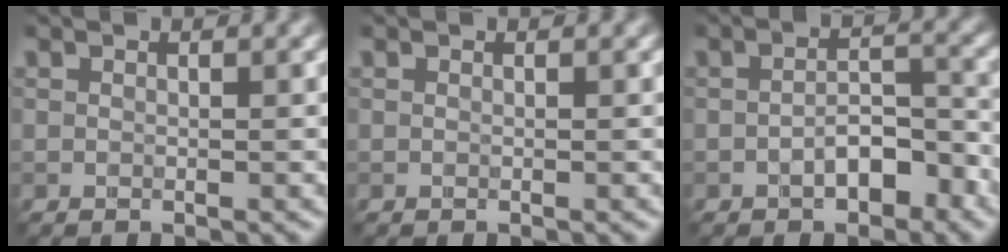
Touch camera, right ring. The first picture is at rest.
{"total": 0.0}
{"total": 3.8, "force": [-2.2, 1.7, 2.5], "torque": [-0.038, 0.008, -0.032]}